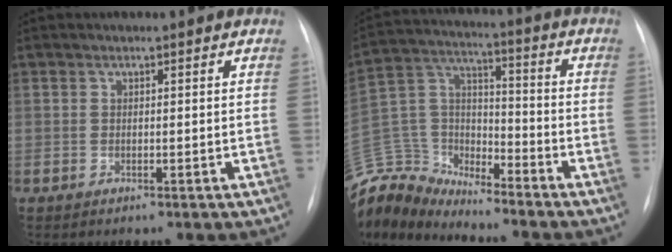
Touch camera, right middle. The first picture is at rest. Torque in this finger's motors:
{"motor_torque": [-0.23, -0.44, -0.01, -0.06]}